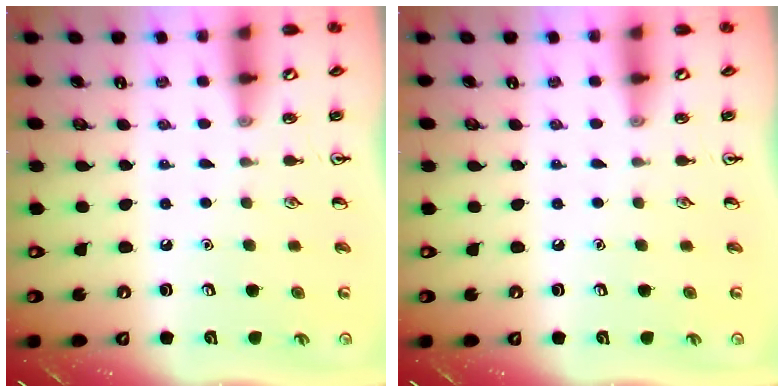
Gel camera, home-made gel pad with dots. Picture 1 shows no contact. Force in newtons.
{"total": 0.0}